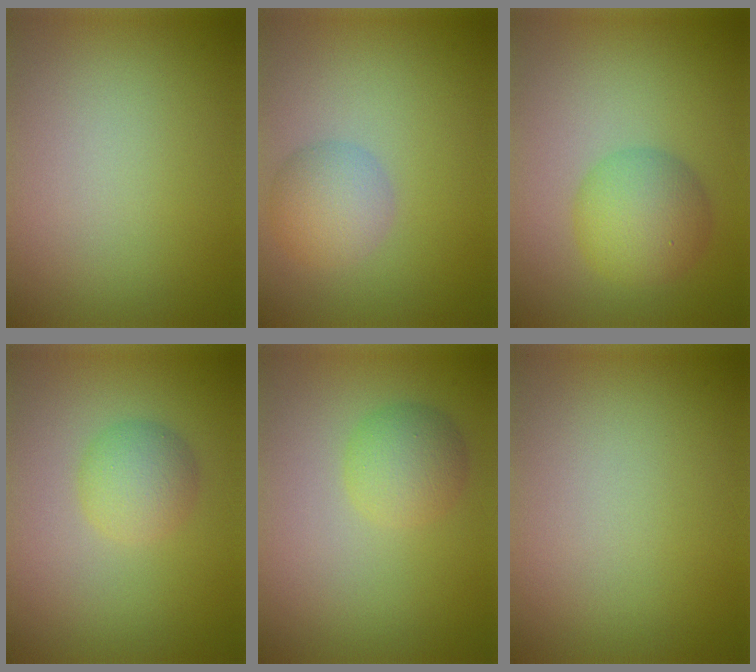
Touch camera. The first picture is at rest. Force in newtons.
{"total": 3.2, "press": 3.2, "slide": 0.0}
{"total": 4.4, "press": 4.4, "slide": 0.1}
{"total": 2.7, "press": 2.7, "slide": 0.1}
{"total": 2.8, "press": 2.8, "slide": 0.1}
{"total": 0.0}